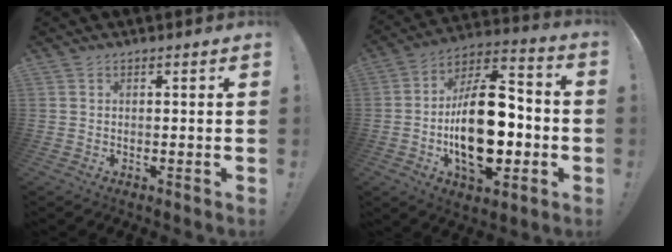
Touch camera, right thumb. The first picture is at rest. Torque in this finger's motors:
{"motor_torque": [2.50, 2.50, 1.53, -1.24, 0.38]}